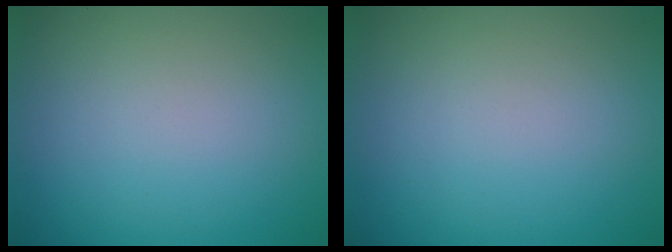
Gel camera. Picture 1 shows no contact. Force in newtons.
{"total": 0.0}